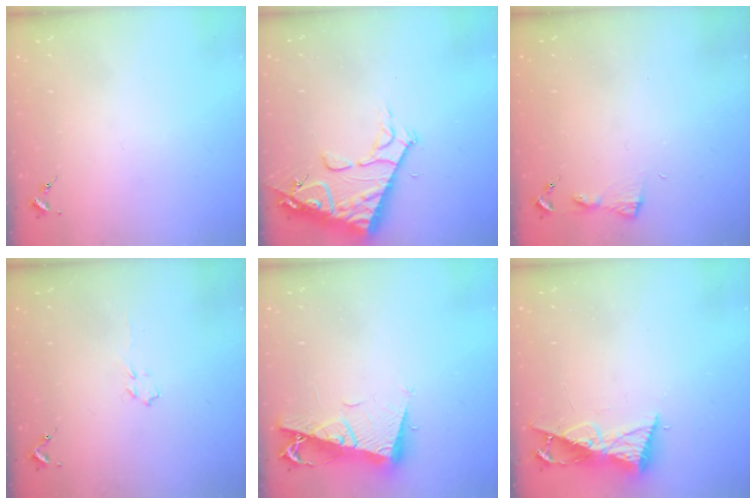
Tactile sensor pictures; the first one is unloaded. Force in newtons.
{"total": 13.9, "press": 13.8, "slide": 1.7}
{"total": 4.2, "press": 4.2, "slide": 0.5}
{"total": 3.9, "press": 3.9, "slide": 0.6}
{"total": 10.6, "press": 10.5, "slide": 1.3}
{"total": 8.9, "press": 8.9, "slide": 0.5}